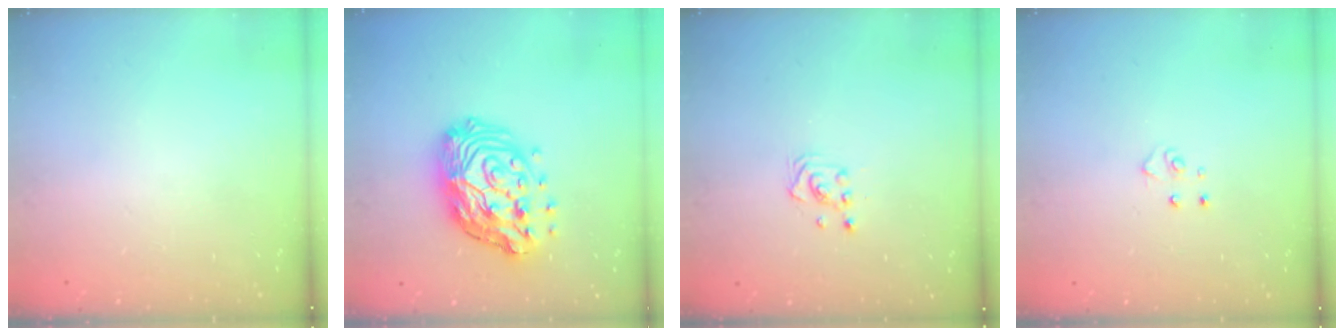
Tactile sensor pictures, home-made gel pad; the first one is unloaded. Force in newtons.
{"total": 18.3, "press": 18.2, "slide": 1.8}
{"total": 2.8, "press": 2.8, "slide": 0.3}
{"total": 4.5, "press": 4.4, "slide": 0.5}